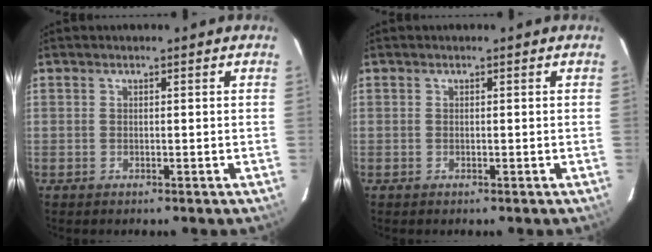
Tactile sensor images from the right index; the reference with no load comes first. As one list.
[{"total": 0.0}]